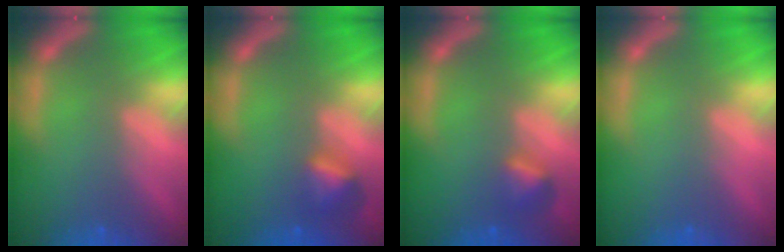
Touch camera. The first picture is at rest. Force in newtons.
{"total": 2.4}
{"total": 1.9}
{"total": 0.0}